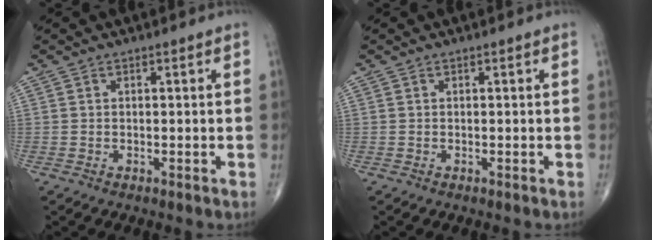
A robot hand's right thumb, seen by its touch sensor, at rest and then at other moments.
{"total": 0.0}